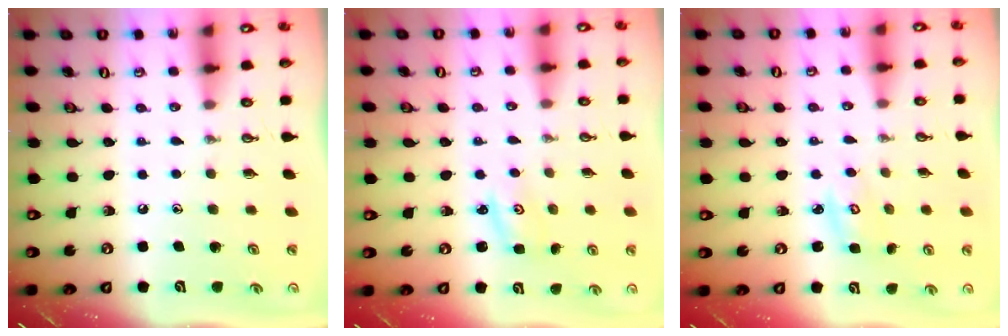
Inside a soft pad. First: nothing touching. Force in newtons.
{"total": 2.0, "press": 2.0, "slide": 0.2}
{"total": 3.3, "press": 3.3, "slide": 0.3}